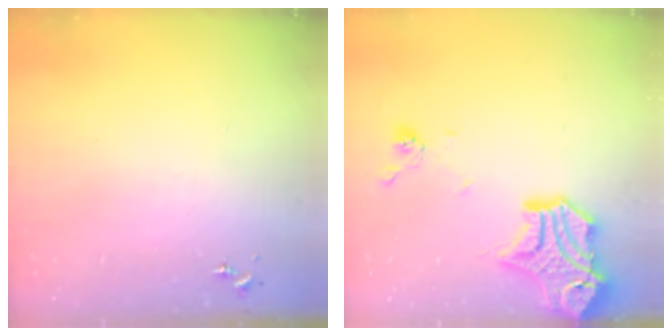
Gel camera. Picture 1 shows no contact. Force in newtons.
{"total": 18.4, "press": 18.3, "slide": 2.2}